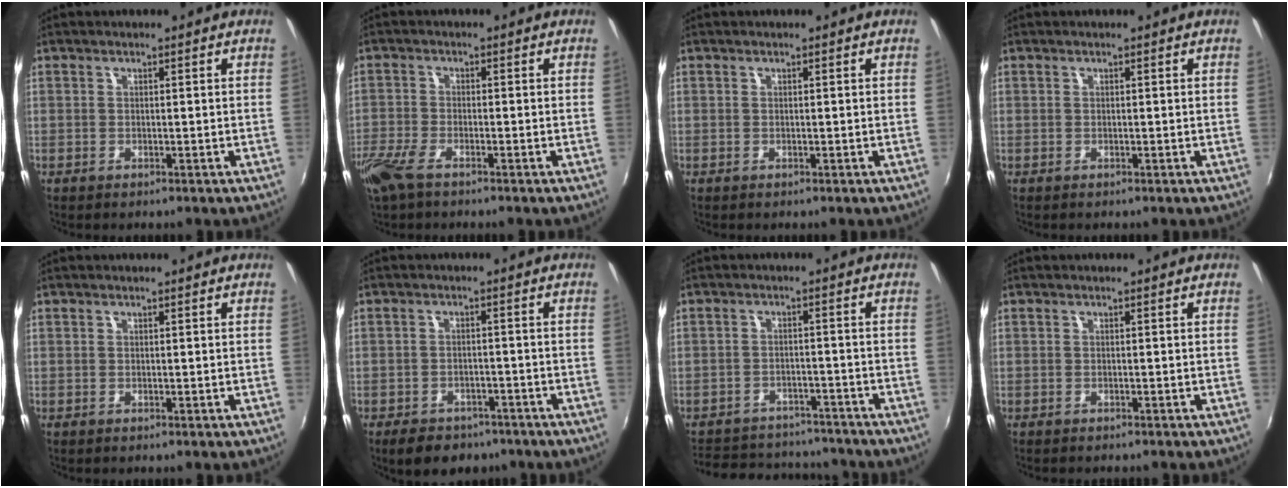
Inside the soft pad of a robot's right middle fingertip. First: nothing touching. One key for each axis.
{"total": 6.5, "fx": -4.6, "fy": 2.1, "fz": 4.2, "tx": -0.109, "ty": -0.017, "tz": -0.094}
{"total": 0.0}
{"total": 0.0}
{"total": 0.0}
{"total": 8.6, "fx": -6.3, "fy": 4.8, "fz": 3.3, "tx": -0.077, "ty": 0.001, "tz": -0.085}
{"total": 15.0, "fx": -12.8, "fy": 6.5, "fz": 4.4, "tx": -0.114, "ty": 0.034, "tz": -0.168}
{"total": 1.3, "fx": -1.2, "fy": 0.3, "fz": 0.3, "tx": -0.010, "ty": -0.006, "tz": -0.018}